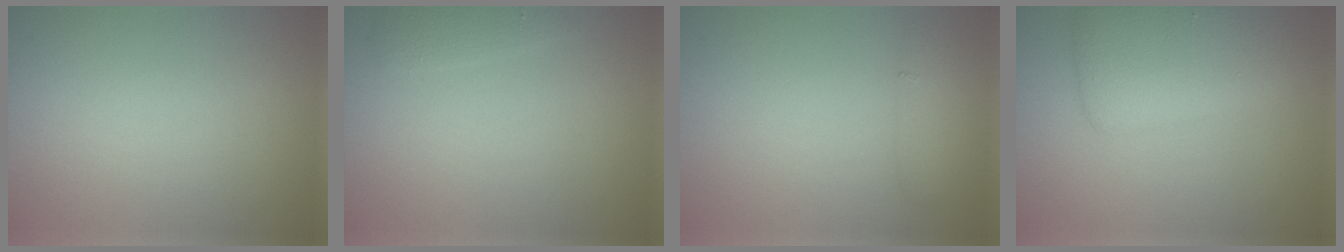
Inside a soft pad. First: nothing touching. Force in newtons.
{"total": 1.2, "press": 1.2, "slide": 0.1}
{"total": 1.4, "press": 1.4, "slide": 0.1}
{"total": 5.1, "press": 5.1, "slide": 0.2}